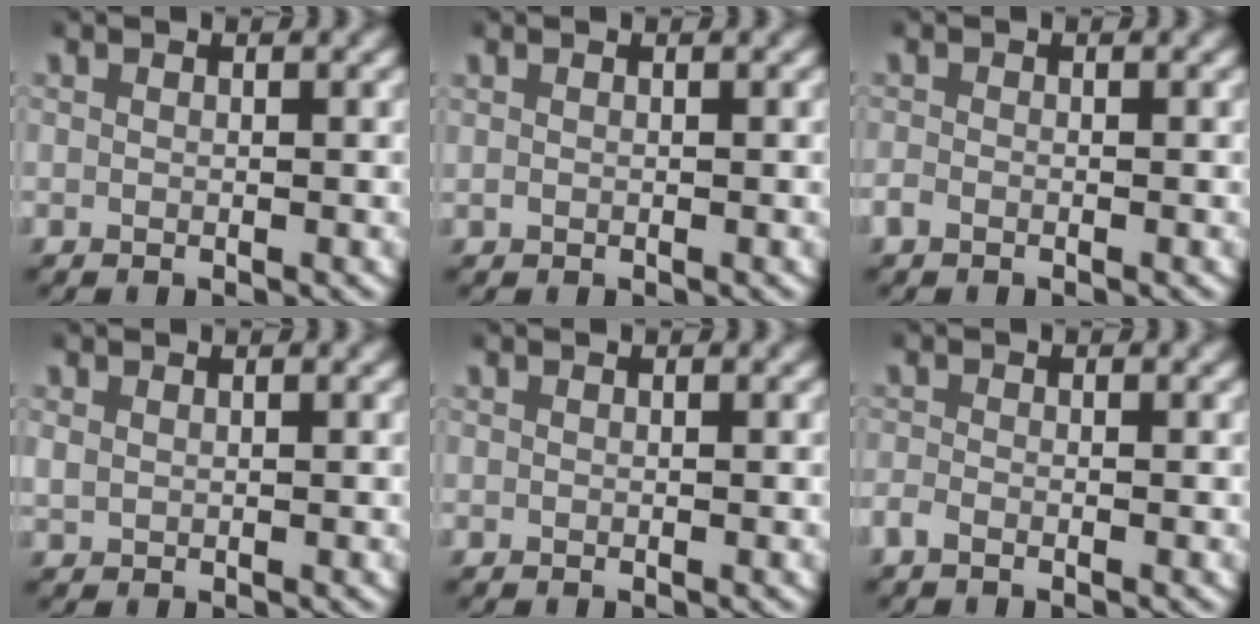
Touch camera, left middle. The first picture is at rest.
{"total": 0.0}
{"total": 1.1, "force": [-0.7, 0.7, 0.5], "torque": [-0.015, -0.002, -0.015]}
{"total": 1.2, "force": [0.4, 1.0, 0.5], "torque": [-0.019, -0.002, 0.013]}
{"total": 0.0}
{"total": 1.3, "force": [-1.0, 0.6, 0.7], "torque": [-0.018, -0.002, -0.021]}